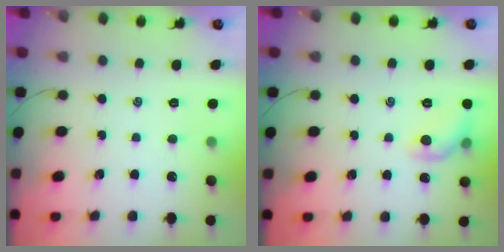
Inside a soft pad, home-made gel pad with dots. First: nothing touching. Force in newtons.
{"total": 8.0, "press": 7.9, "slide": 1.1}